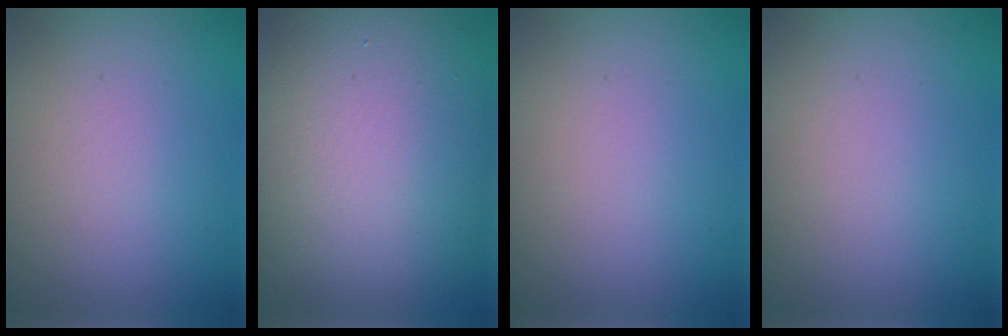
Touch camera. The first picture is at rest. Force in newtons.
{"total": 13.8, "press": 13.7, "slide": 1.4}
{"total": 0.0}
{"total": 0.0}